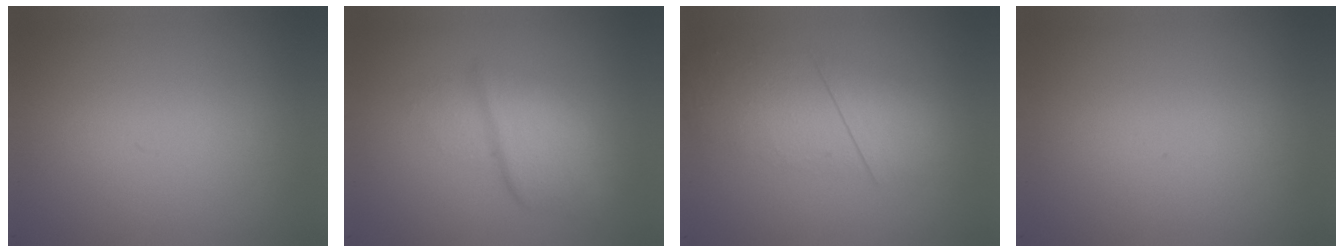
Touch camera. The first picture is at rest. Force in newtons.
{"total": 2.7}
{"total": 3.0}
{"total": 0.0}